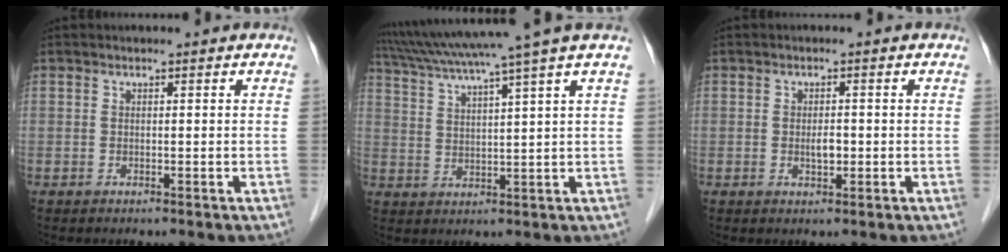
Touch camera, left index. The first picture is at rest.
{"total": 12.8, "force": [10.1, -2.3, 7.5], "torque": [-0.131, 0.007, 0.155]}
{"total": 2.0, "force": [-0.3, 0.8, 1.8], "torque": [-0.033, 0.000, -0.003]}